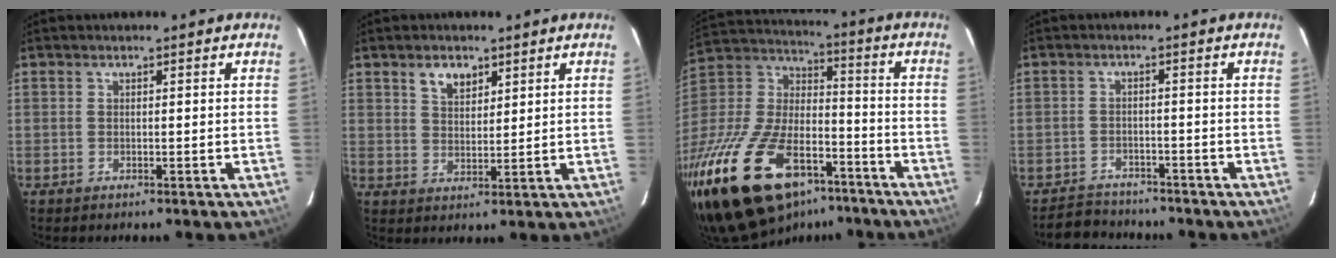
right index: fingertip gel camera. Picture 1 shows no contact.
{"total": 4.6, "force": [2.8, 2.7, 2.5], "torque": [-0.036, 0.007, 0.051]}
{"total": 31.1, "force": [-18.3, 15.6, 19.8], "torque": [-0.402, -0.012, -0.295]}
{"total": 6.1, "force": [-5.5, 2.5, 0.6], "torque": [-0.030, 0.011, -0.086]}